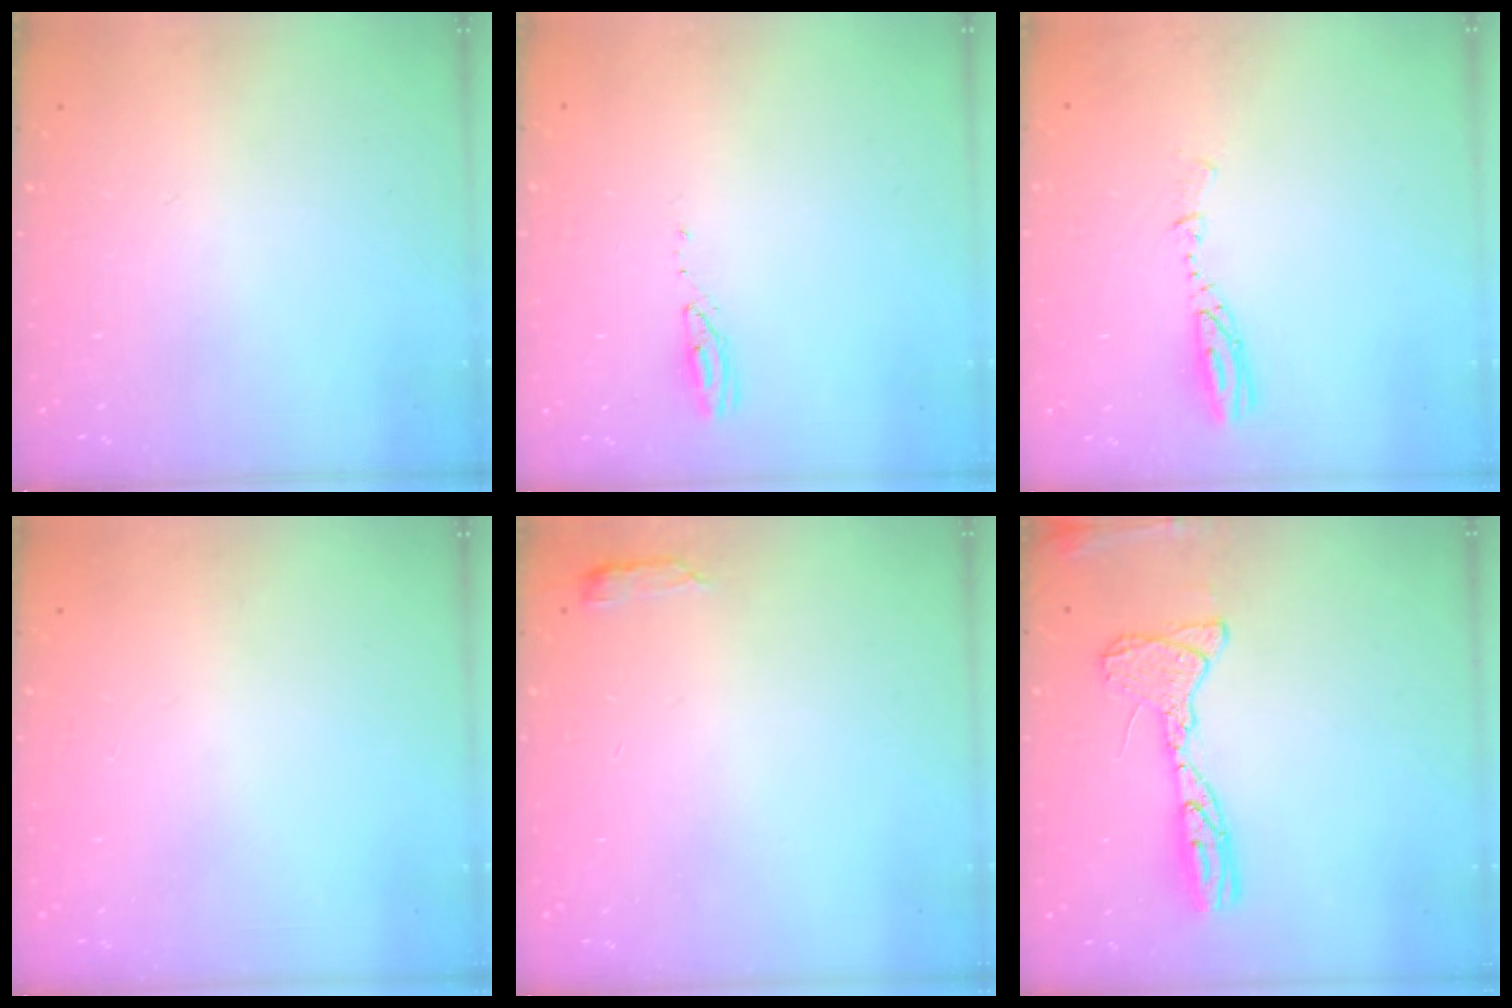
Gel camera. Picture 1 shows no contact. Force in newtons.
{"total": 3.0, "press": 2.9, "slide": 0.3}
{"total": 4.0, "press": 3.9, "slide": 0.2}
{"total": 1.0, "press": 0.0, "slide": 1.0}
{"total": 2.9, "press": 2.8, "slide": 0.6}
{"total": 13.8, "press": 13.7, "slide": 1.3}